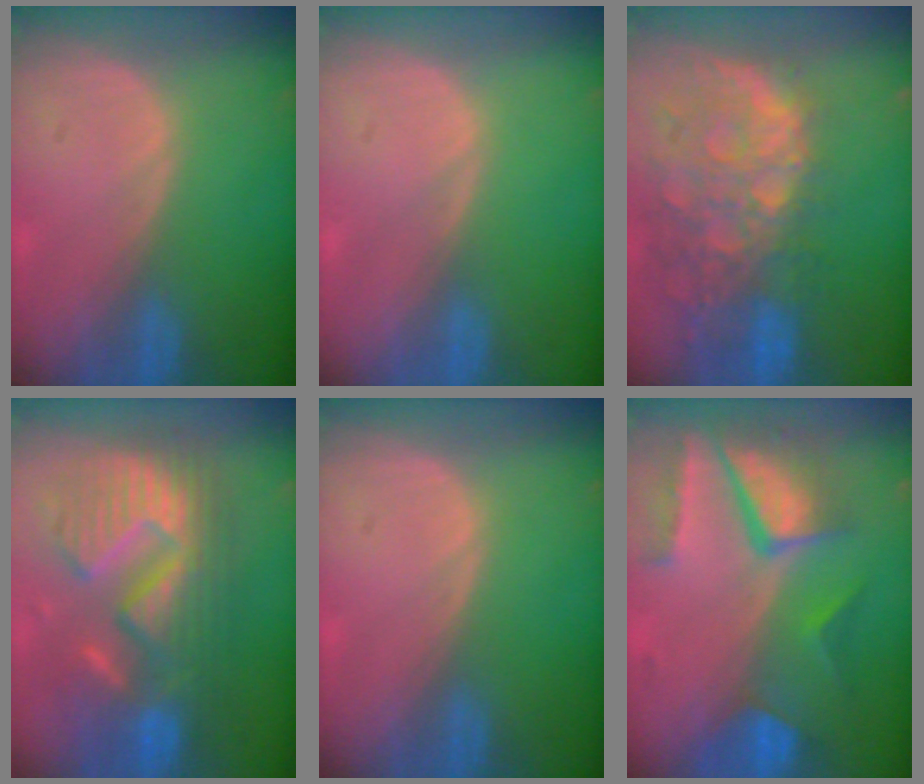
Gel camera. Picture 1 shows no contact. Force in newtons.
{"total": 0.0}
{"total": 13.5, "press": 11.0, "slide": 7.8}
{"total": 13.1, "press": 13.0, "slide": 1.4}
{"total": 0.0}
{"total": 10.3, "press": 8.8, "slide": 5.4}